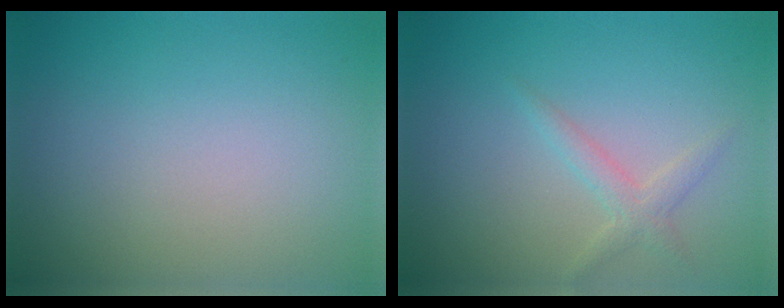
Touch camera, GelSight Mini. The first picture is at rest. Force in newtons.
{"total": 1.7, "press": 1.6, "slide": 0.1}